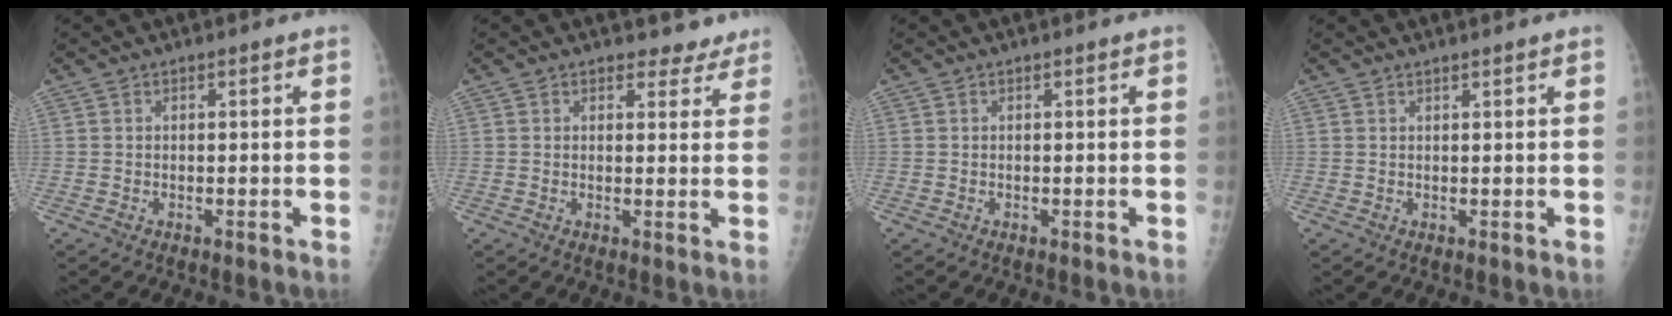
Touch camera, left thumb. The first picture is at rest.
{"total": 3.9, "force": [3.4, 2.1, 0.0], "torque": [0.027, -0.022, 0.027]}
{"total": 0.0}
{"total": 0.6, "force": [0.6, 0.0, 0.2], "torque": [-0.006, -0.004, 0.012]}